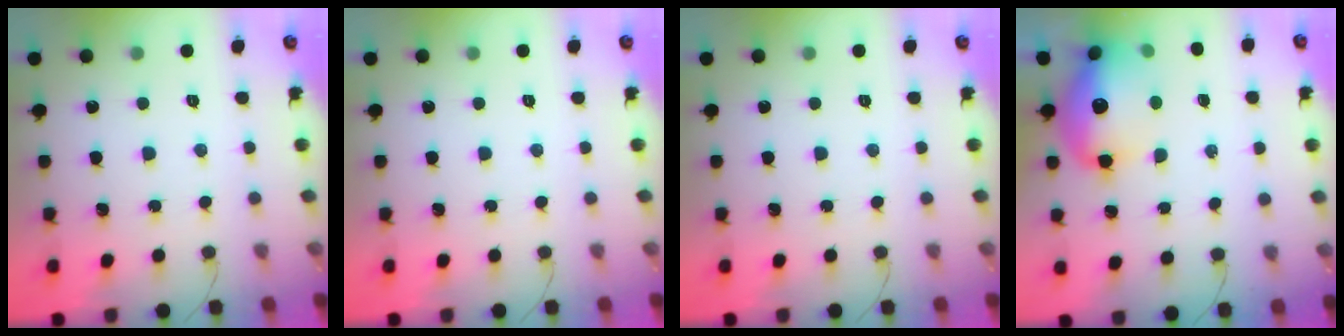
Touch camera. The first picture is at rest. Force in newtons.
{"total": 0.0}
{"total": 0.0}
{"total": 14.1, "press": 13.7, "slide": 3.3}